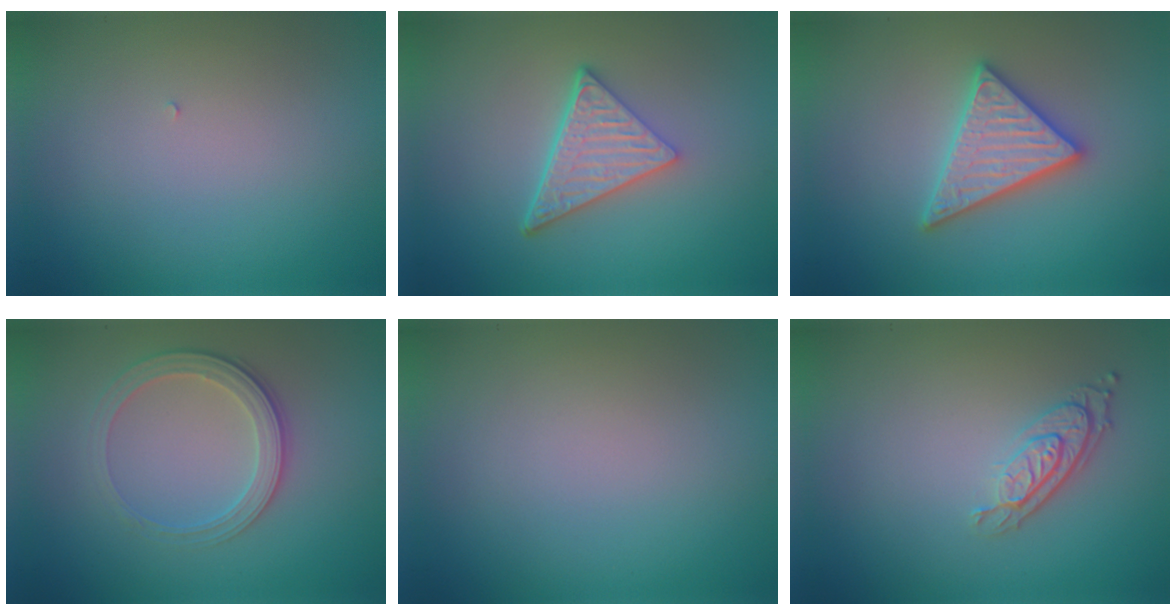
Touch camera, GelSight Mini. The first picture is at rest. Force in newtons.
{"total": 4.9, "press": 3.5, "slide": 3.4}
{"total": 4.7, "press": 4.7, "slide": 0.6}
{"total": 2.8, "press": 2.6, "slide": 0.9}
{"total": 0.0}
{"total": 2.9, "press": 2.0, "slide": 2.0}